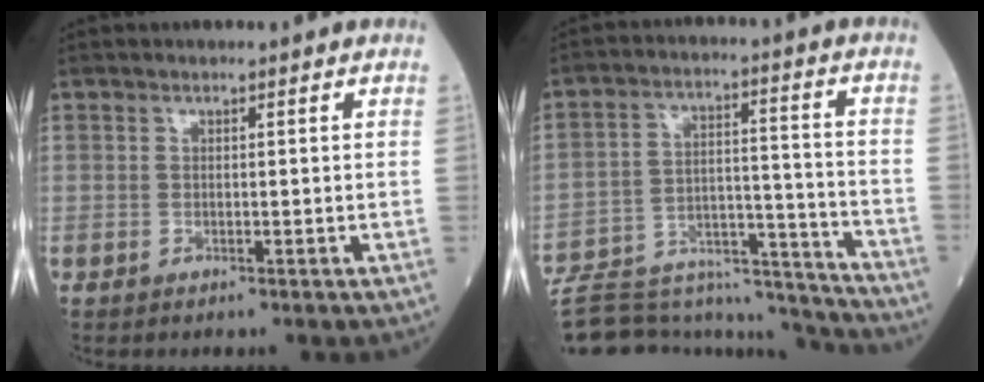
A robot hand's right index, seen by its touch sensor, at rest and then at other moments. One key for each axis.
{"total": 24.0, "fx": -22.5, "fy": 4.7, "fz": 7.0, "tx": -0.123, "ty": 0.016, "tz": -0.330}